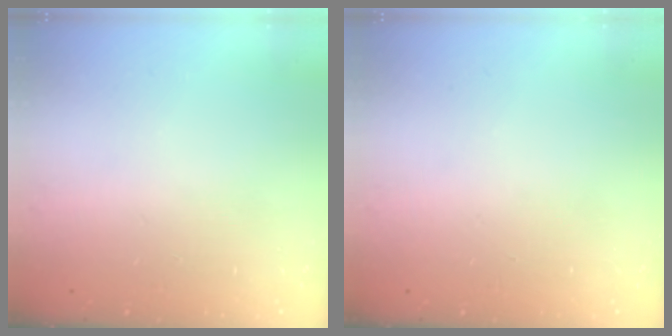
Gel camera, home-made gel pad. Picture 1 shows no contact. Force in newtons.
{"total": 0.0}